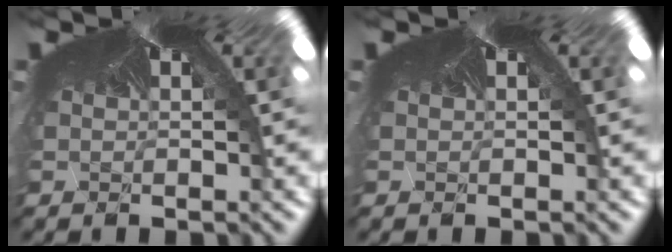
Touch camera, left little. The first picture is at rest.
{"total": 0.0}